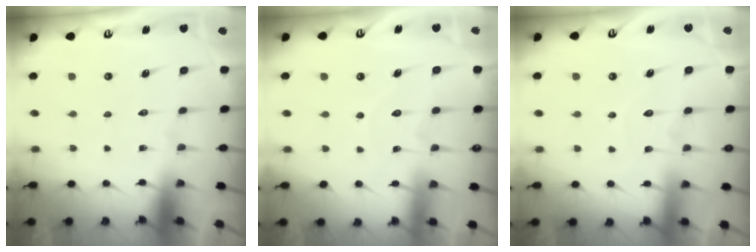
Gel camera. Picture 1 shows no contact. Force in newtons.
{"total": 5.3, "press": 5.3, "slide": 0.3}
{"total": 6.5, "press": 6.5, "slide": 0.7}